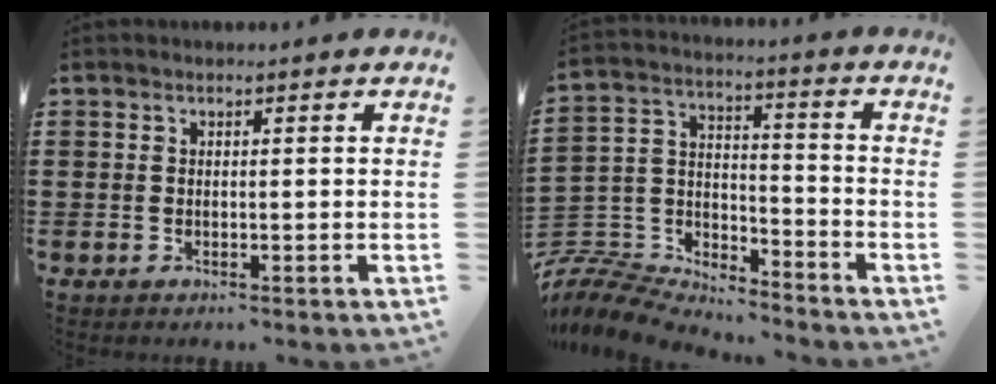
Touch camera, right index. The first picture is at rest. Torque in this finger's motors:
{"motor_torque": [-0.86, -1.28, 0.63, 0.07]}